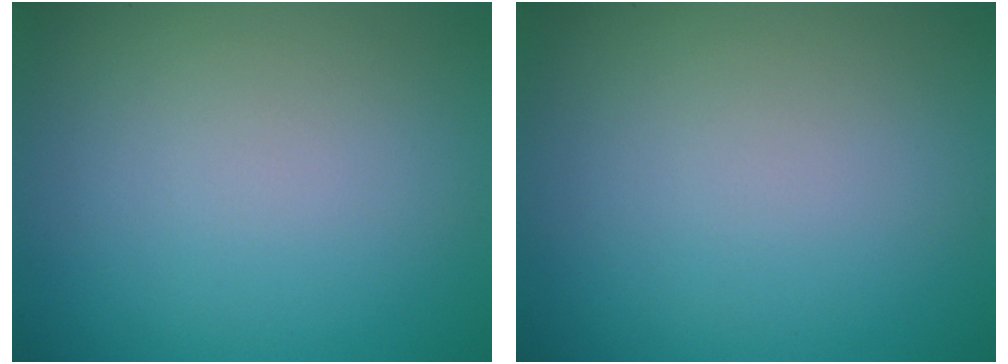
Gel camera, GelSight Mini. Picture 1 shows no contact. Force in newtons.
{"total": 0.0}